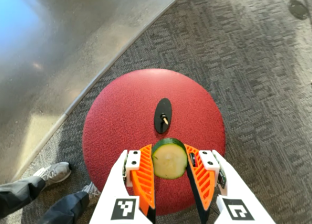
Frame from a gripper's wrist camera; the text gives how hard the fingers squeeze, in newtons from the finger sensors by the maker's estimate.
{"total": 11.1, "left": 11.1, "right": 11.2}